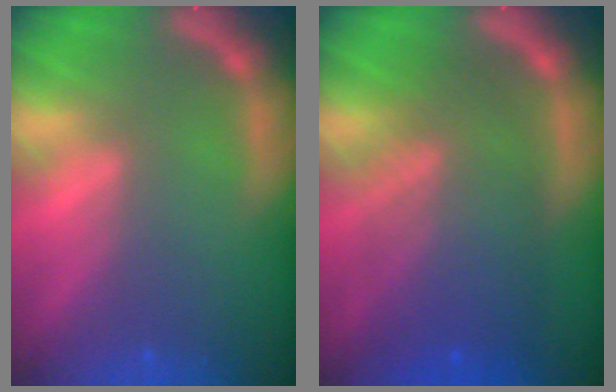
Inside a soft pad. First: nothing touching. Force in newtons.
{"total": 8.6}